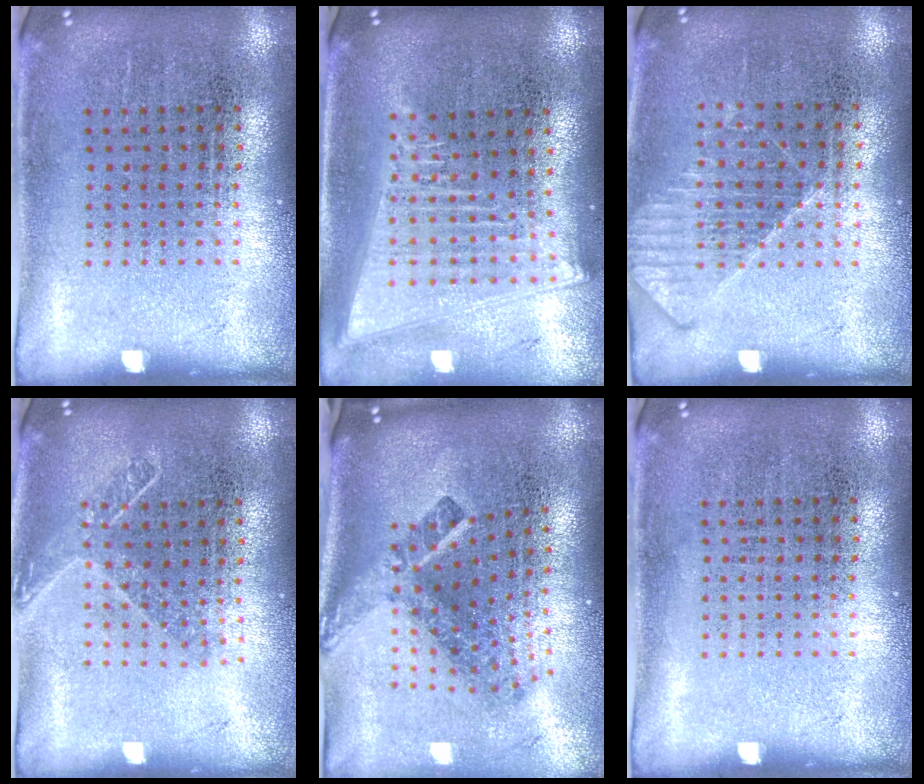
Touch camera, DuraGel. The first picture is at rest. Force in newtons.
{"total": 2.1, "press": 1.8, "slide": 1.1}
{"total": 1.2, "press": 1.2, "slide": 0.3}
{"total": 1.5, "press": 1.2, "slide": 0.9}
{"total": 2.8, "press": 1.7, "slide": 2.2}
{"total": 0.0}